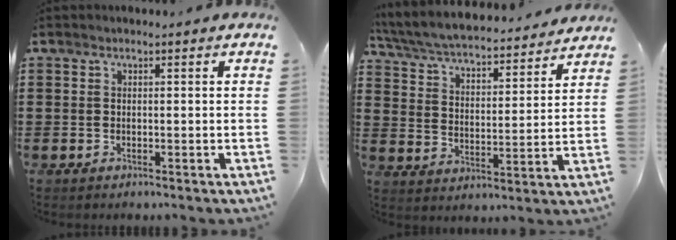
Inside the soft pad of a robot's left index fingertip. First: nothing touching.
{"total": 5.4, "force": [5.1, 0.2, 1.6], "torque": [-0.056, -0.038, 0.083]}